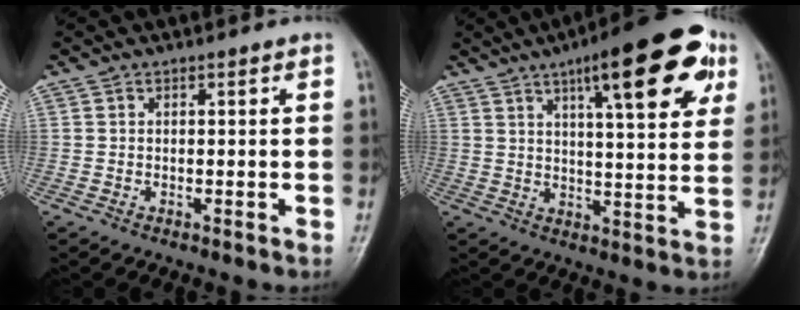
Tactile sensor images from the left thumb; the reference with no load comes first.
{"total": 18.9, "force": [9.1, 5.3, 15.7], "torque": [-0.187, -0.016, 0.122]}